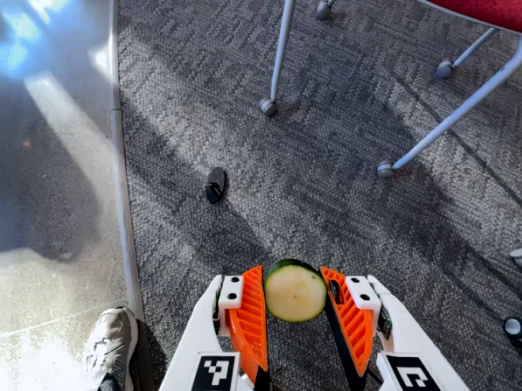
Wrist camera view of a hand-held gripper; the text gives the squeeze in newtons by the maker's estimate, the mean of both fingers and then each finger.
{"total": 8.4, "left": 7.8, "right": 8.9}